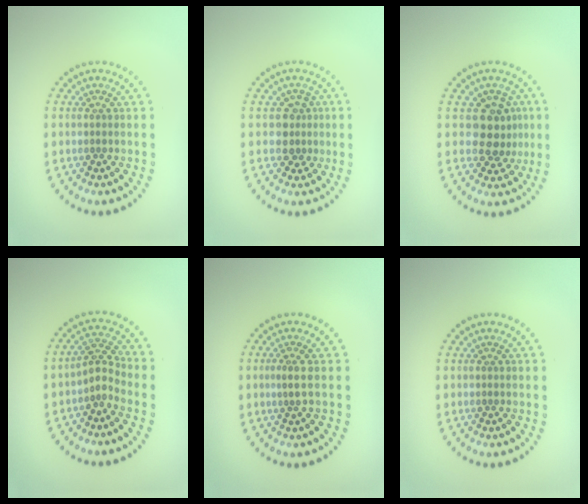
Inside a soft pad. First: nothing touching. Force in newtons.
{"total": 2.1, "press": 1.8, "slide": 1.0}
{"total": 3.5, "press": 3.1, "slide": 1.5}
{"total": 2.1, "press": 1.4, "slide": 1.5}
{"total": 1.2, "press": 0.7, "slide": 1.0}
{"total": 0.0}